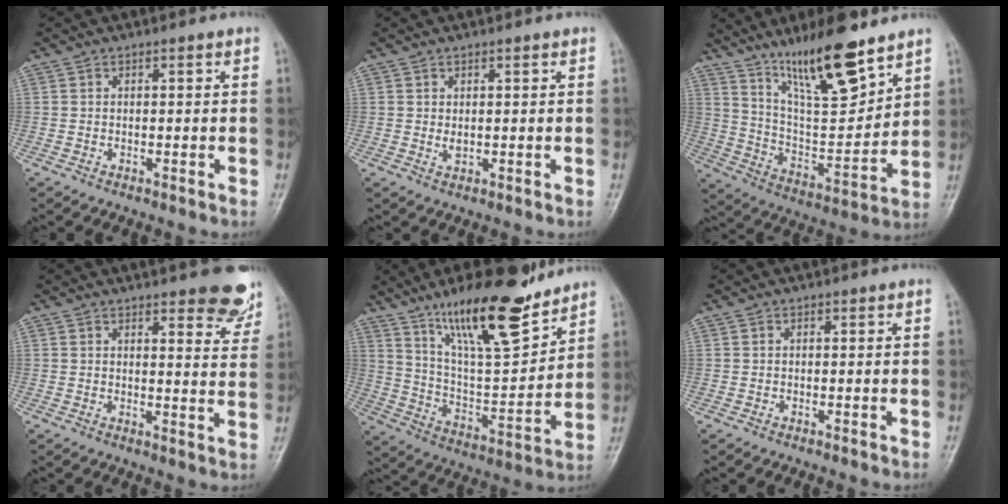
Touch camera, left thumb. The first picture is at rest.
{"total": 2.0, "force": [0.7, 0.9, 1.7], "torque": [-0.025, -0.003, 0.014]}
{"total": 17.8, "force": [12.5, 4.3, 11.9], "torque": [-0.173, -0.076, 0.230]}
{"total": 8.9, "force": [6.7, 2.6, 5.3], "torque": [-0.032, -0.040, 0.074]}
{"total": 20.7, "force": [14.6, 6.0, 13.4], "torque": [-0.181, -0.083, 0.254]}
{"total": 0.0}